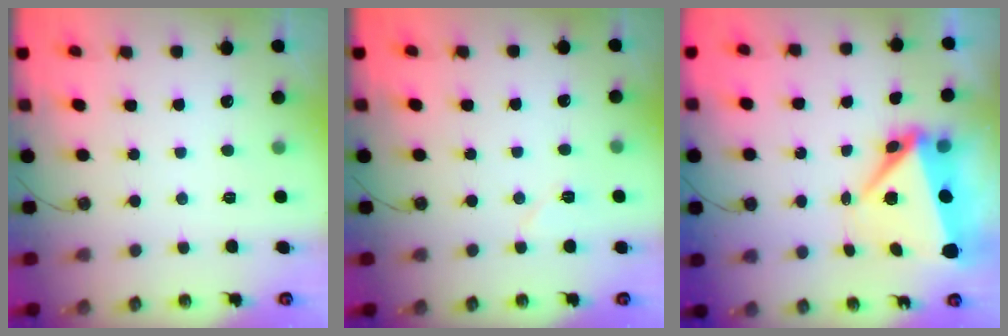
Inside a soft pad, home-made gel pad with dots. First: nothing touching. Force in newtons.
{"total": 5.2, "press": 5.1, "slide": 1.0}
{"total": 9.4, "press": 9.1, "slide": 2.2}